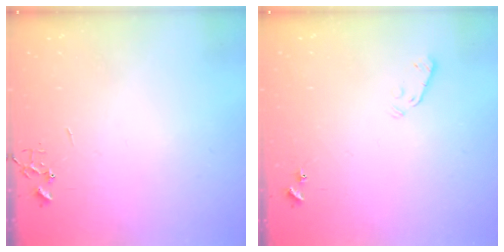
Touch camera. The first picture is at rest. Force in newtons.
{"total": 3.8, "press": 3.7, "slide": 0.7}